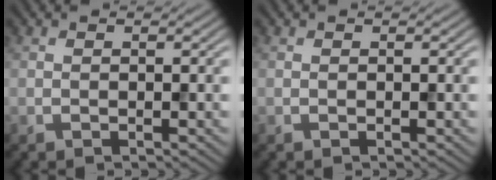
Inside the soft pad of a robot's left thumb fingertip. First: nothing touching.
{"total": 0.0}